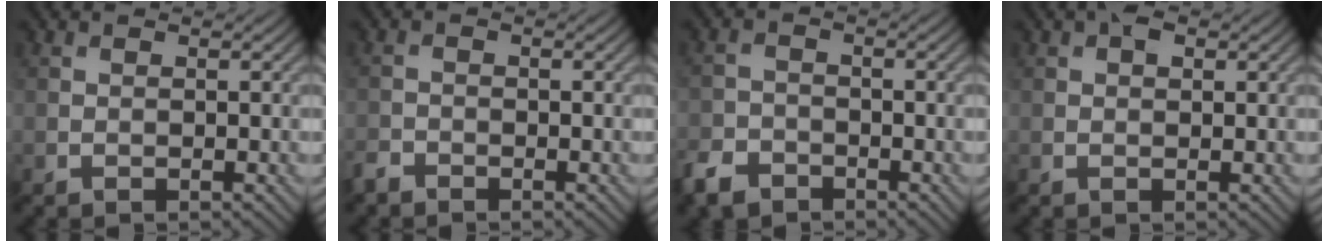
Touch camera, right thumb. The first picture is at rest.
{"total": 1.6, "force": [-1.4, 0.6, 0.3], "torque": [-0.008, -0.002, -0.036]}
{"total": 4.0, "force": [-3.0, 2.2, 1.3], "torque": [-0.033, -0.007, -0.069]}
{"total": 1.7, "force": [0.8, 1.0, 1.2], "torque": [-0.018, 0.005, 0.011]}